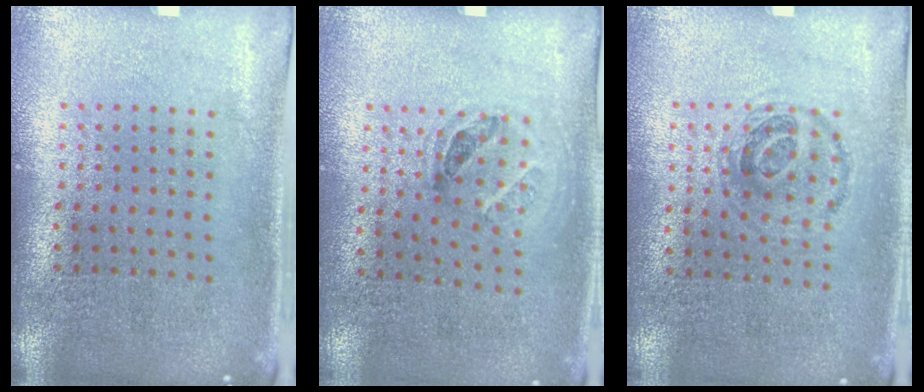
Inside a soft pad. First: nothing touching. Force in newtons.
{"total": 1.0, "press": 0.7, "slide": 0.7}
{"total": 0.9, "press": 0.8, "slide": 0.4}